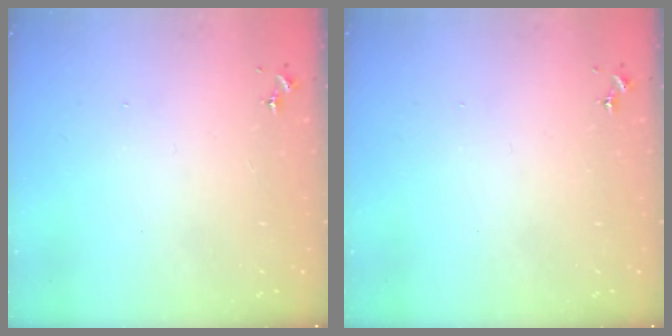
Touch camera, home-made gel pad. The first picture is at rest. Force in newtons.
{"total": 0.0}